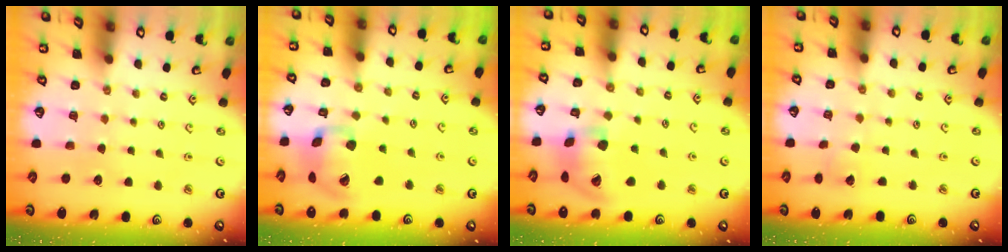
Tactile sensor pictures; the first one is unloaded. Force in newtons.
{"total": 15.6, "press": 15.4, "slide": 2.3}
{"total": 16.2, "press": 16.0, "slide": 2.5}
{"total": 2.8, "press": 2.7, "slide": 0.3}